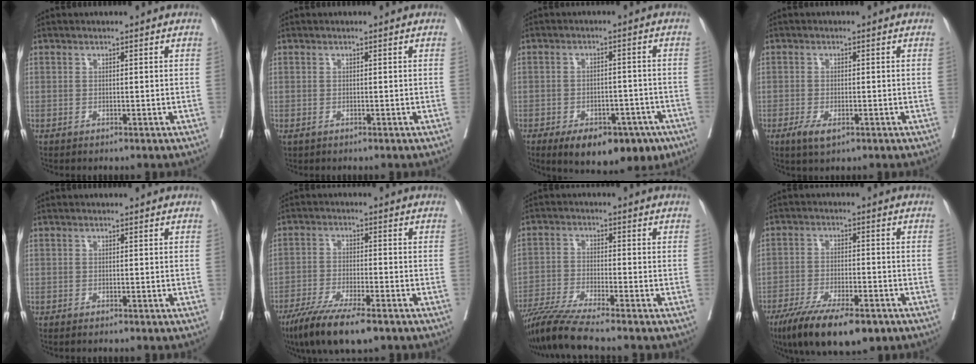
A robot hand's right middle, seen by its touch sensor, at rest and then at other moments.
{"total": 0.0}
{"total": 13.5, "force": [-8.2, 7.0, 8.1], "torque": [-0.113, 0.008, -0.111]}
{"total": 3.0, "force": [-1.5, 1.1, 2.4], "torque": [-0.046, -0.003, -0.022]}
{"total": 0.8, "force": [-0.7, 0.0, 0.3], "torque": [-0.006, -0.002, -0.009]}
{"total": 11.2, "force": [-7.9, 1.9, 7.7], "torque": [-0.128, -0.025, -0.132]}
{"total": 8.1, "force": [-7.0, -1.4, 3.9], "torque": [-0.063, -0.027, -0.129]}
{"total": 13.5, "force": [-9.2, 3.8, 9.1], "torque": [-0.148, -0.022, -0.148]}